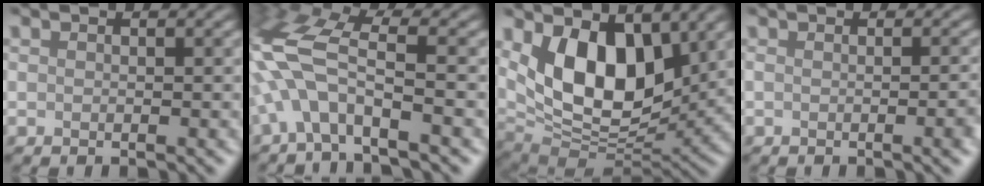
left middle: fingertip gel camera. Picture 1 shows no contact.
{"total": 7.1, "force": [-2.8, 2.4, 6.0], "torque": [-0.162, 0.017, -0.052]}
{"total": 8.2, "force": [2.4, 4.5, 6.4], "torque": [-0.117, -0.011, 0.056]}
{"total": 2.7, "force": [-0.6, 0.6, 2.6], "torque": [-0.016, 0.007, -0.006]}